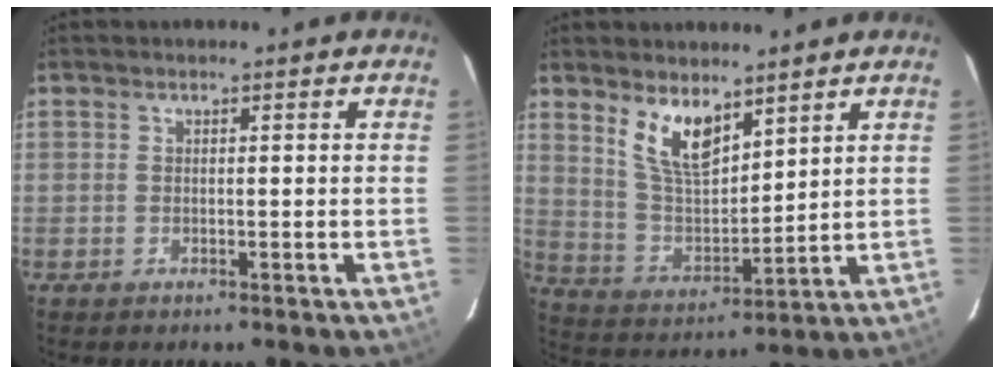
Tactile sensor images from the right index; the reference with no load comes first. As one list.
[{"total": 9.9, "force": [6.5, 4.0, 6.4], "torque": [-0.121, -0.004, 0.136]}]